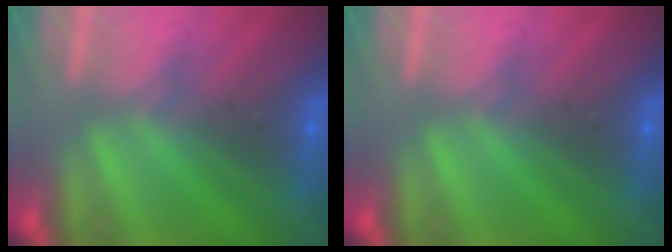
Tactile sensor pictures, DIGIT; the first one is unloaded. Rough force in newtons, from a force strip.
{"total": 0.0}